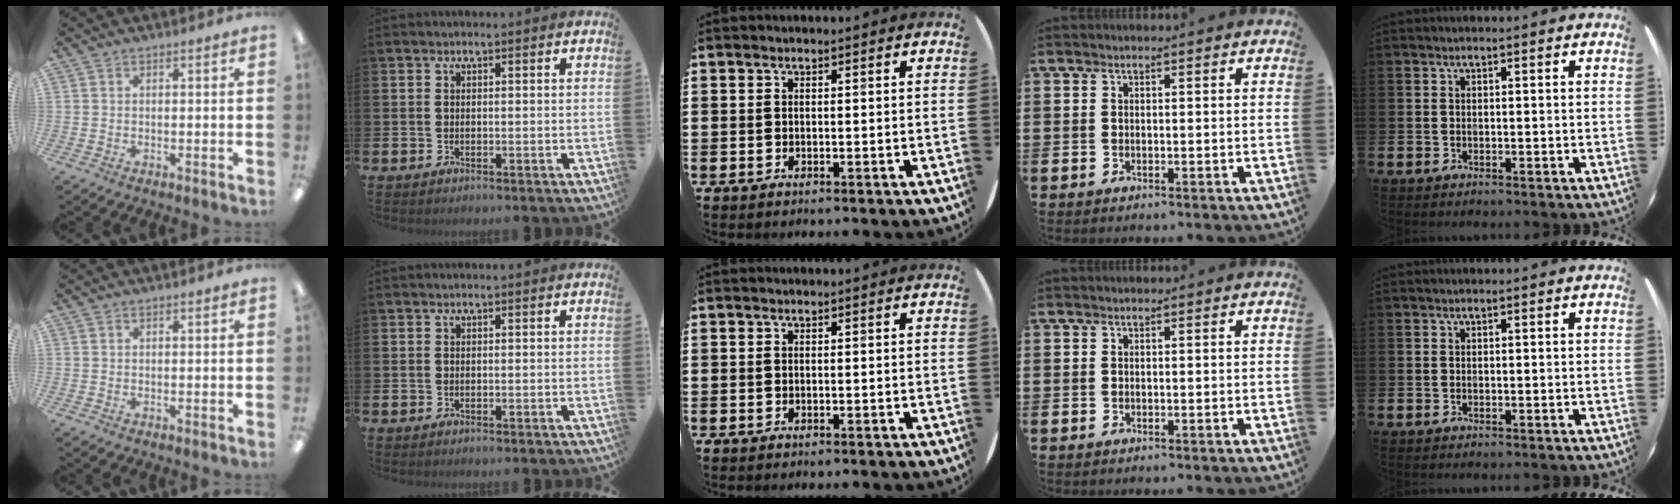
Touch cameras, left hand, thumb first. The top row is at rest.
{}